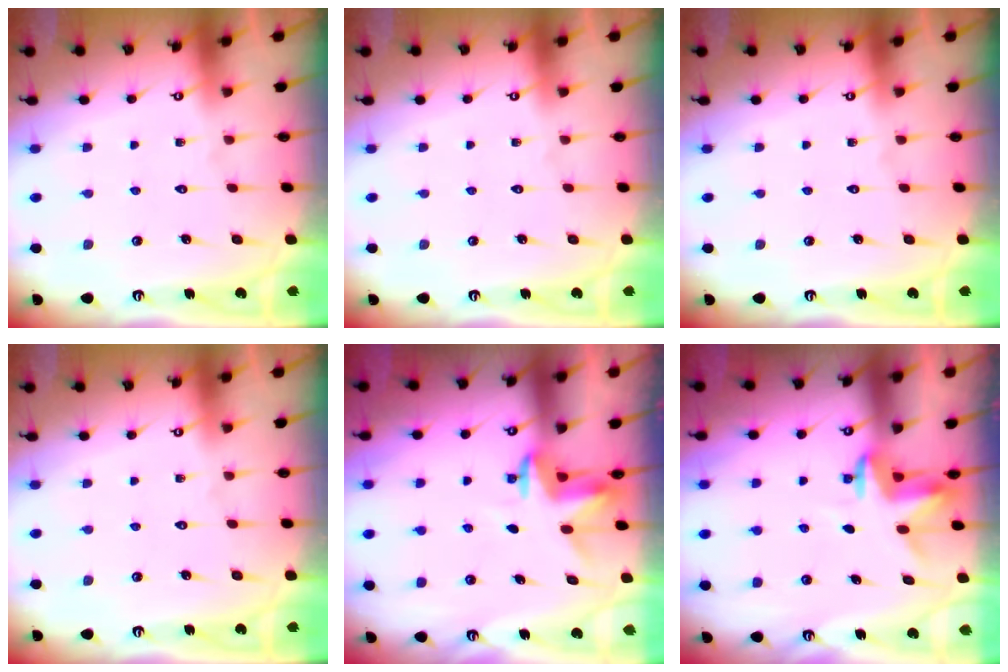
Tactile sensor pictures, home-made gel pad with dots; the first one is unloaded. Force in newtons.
{"total": 0.0}
{"total": 0.0}
{"total": 0.0}
{"total": 3.4, "press": 3.4, "slide": 0.3}
{"total": 3.2, "press": 3.2, "slide": 0.3}